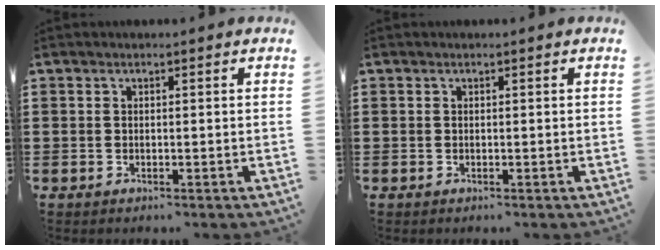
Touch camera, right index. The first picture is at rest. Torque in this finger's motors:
{"motor_torque": [0.00, 0.00, 0.00, 0.00]}